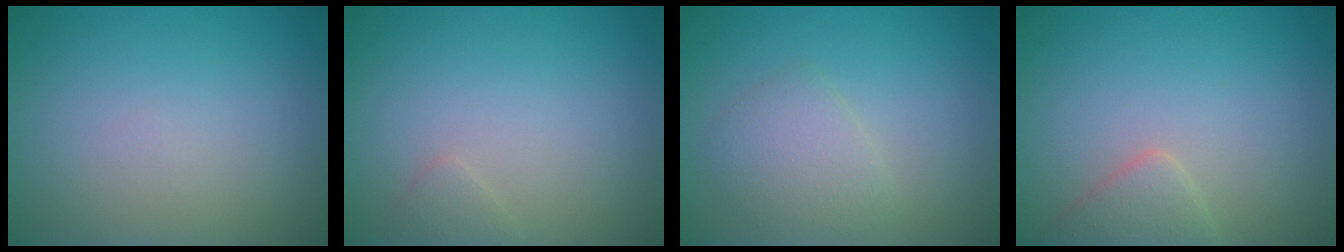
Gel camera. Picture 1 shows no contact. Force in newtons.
{"total": 0.8, "press": 0.8, "slide": 0.1}
{"total": 2.4, "press": 2.4, "slide": 0.1}
{"total": 2.2, "press": 2.2, "slide": 0.1}